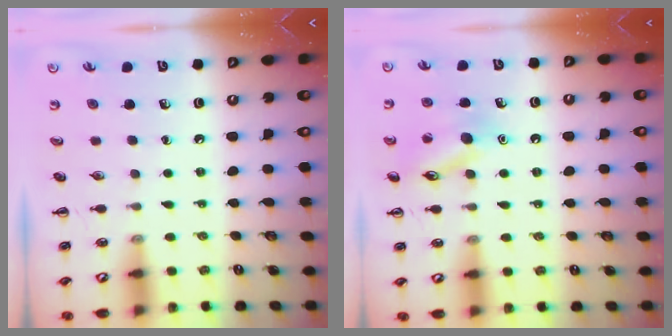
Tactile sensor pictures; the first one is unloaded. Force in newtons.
{"total": 11.8, "press": 11.8, "slide": 1.1}